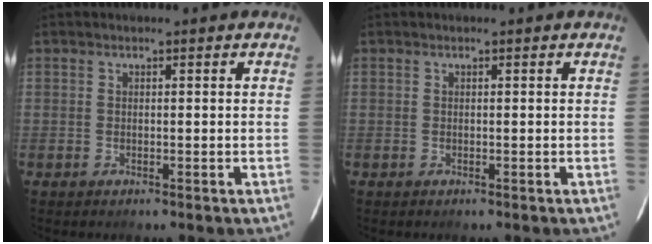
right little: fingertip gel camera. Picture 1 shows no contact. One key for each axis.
{"total": 0.0}